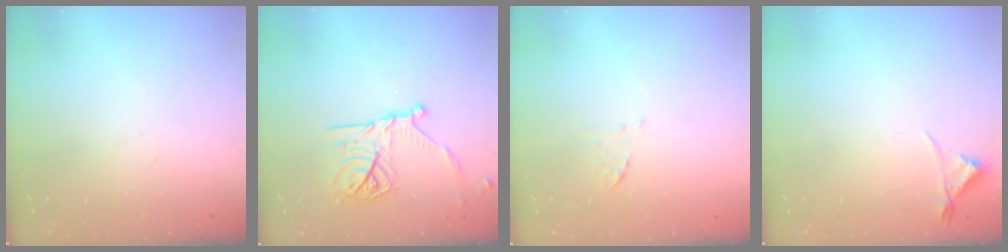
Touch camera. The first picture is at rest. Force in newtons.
{"total": 16.4, "press": 16.4, "slide": 0.9}
{"total": 5.4, "press": 5.3, "slide": 1.0}
{"total": 3.0, "press": 2.9, "slide": 0.5}